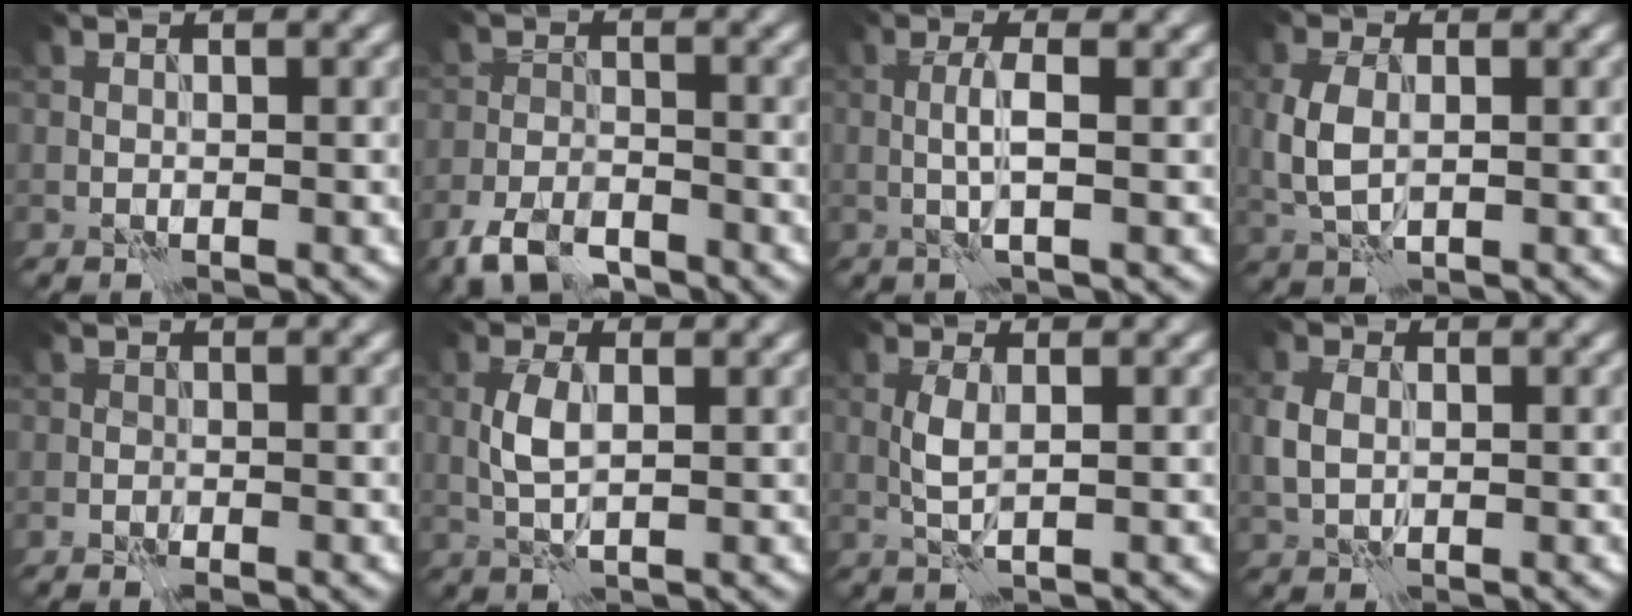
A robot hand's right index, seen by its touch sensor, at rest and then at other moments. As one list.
[{"total": 4.8, "force": [-3.6, 2.1, 2.5], "torque": [-0.044, -0.003, -0.075]}, {"total": 2.3, "force": [0.0, 0.3, 2.3], "torque": [-0.049, 0.004, -0.002]}, {"total": 3.8, "force": [0.0, 2.4, 3.0], "torque": [-0.079, 0.000, 0.001]}, {"total": 0.9, "force": [-0.6, 0.4, 0.5], "torque": [-0.008, 0.002, -0.012]}, {"total": 3.0, "force": [0.2, 1.4, 2.7], "torque": [-0.063, 0.001, 0.003]}, {"total": 2.1, "force": [0.2, 0.7, 2.0], "torque": [-0.047, 0.002, 0.004]}, {"total": 2.7, "force": [0.2, 2.0, 1.8], "torque": [-0.048, 0.003, 0.002]}]